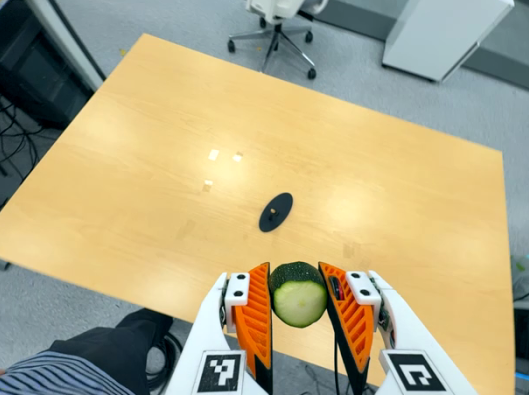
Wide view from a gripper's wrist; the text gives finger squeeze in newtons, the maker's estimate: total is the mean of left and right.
{"total": 10.1, "left": 8.8, "right": 11.3}